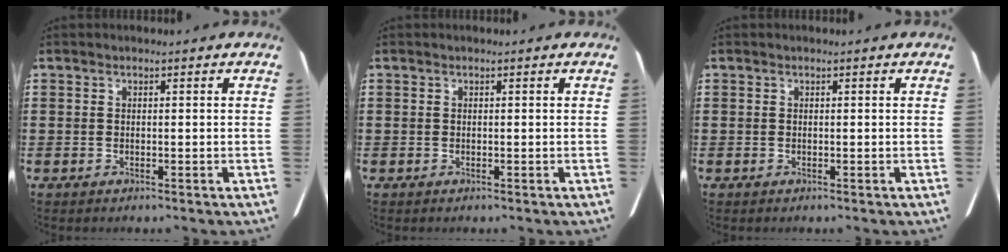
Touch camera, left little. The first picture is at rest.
{"total": 0.0}
{"total": 0.0}